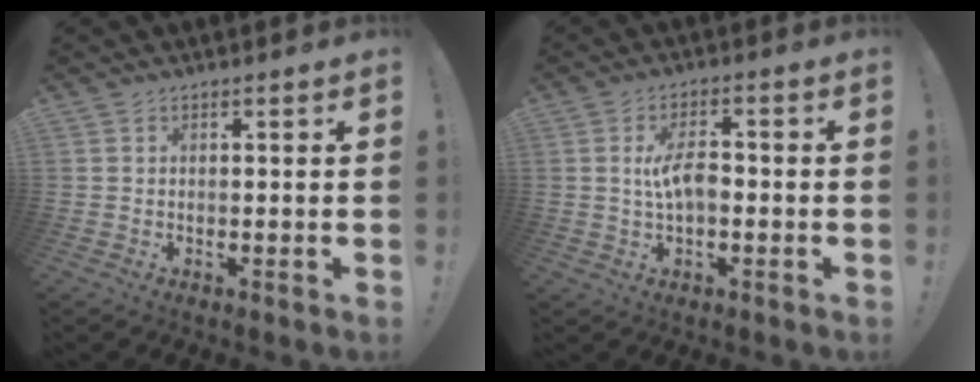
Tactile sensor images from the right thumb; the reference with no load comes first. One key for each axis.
{"total": 7.1, "fx": -0.5, "fy": 3.5, "fz": 6.2, "tx": -0.122, "ty": 0.004, "tz": -0.012}